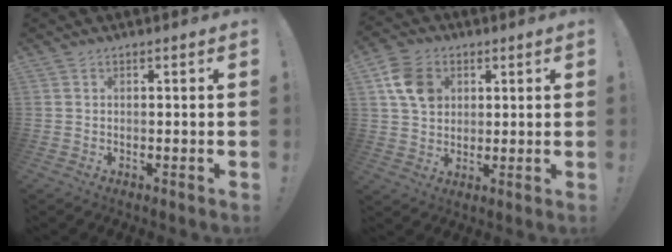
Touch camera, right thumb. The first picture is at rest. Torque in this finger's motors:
{"motor_torque": [0.12, 0.24, 0.45, 0.60, 0.05]}